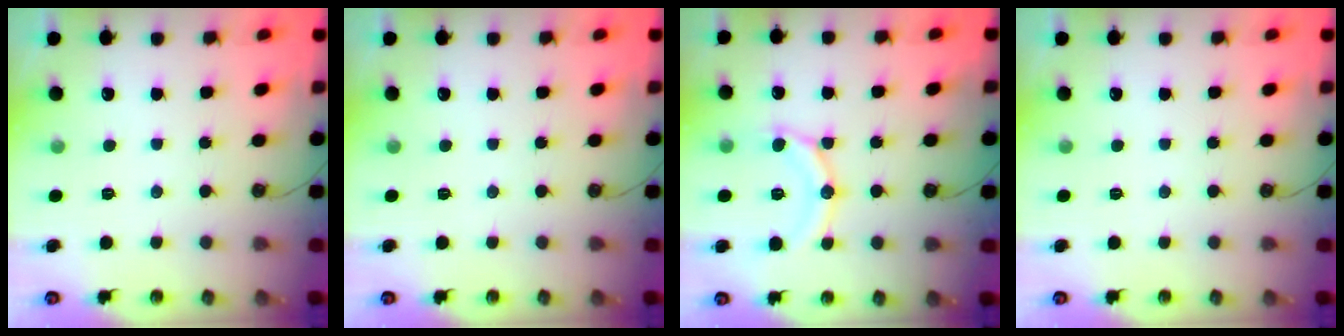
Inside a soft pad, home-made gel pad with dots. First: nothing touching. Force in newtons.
{"total": 0.0}
{"total": 12.0, "press": 12.0, "slide": 1.1}
{"total": 0.0}